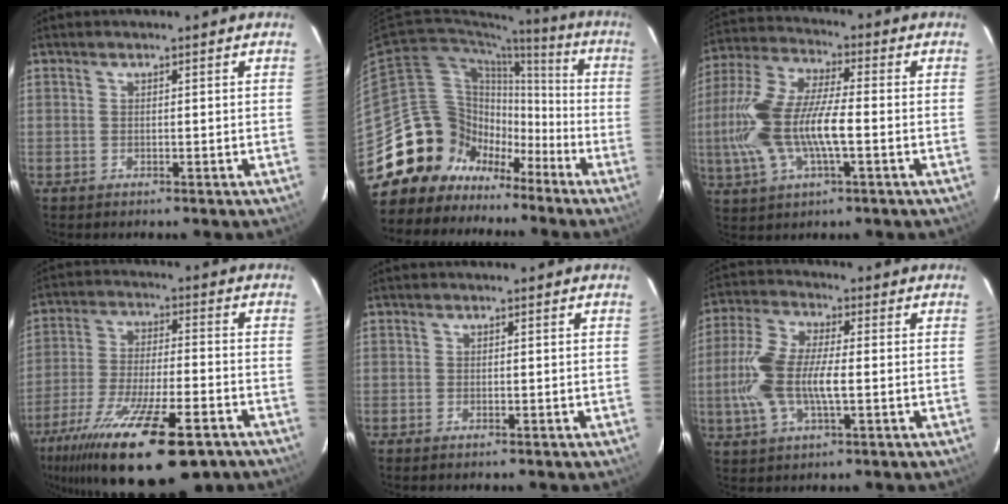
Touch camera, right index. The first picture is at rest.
{"total": 19.7, "force": [-11.6, 15.0, 5.1], "torque": [-0.116, 0.067, -0.183]}
{"total": 16.8, "force": [-2.8, 6.0, 15.4], "torque": [-0.324, 0.002, -0.056]}
{"total": 24.9, "force": [-16.5, 7.2, 17.2], "torque": [-0.325, -0.061, -0.263]}
{"total": 0.8, "force": [-0.6, 0.2, 0.4], "torque": [-0.009, -0.001, -0.012]}
{"total": 12.0, "force": [-1.6, 4.5, 11.0], "torque": [-0.241, 0.004, -0.034]}